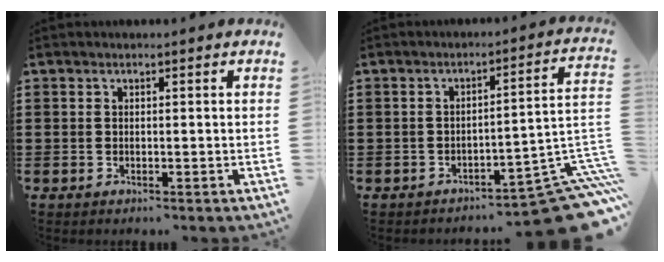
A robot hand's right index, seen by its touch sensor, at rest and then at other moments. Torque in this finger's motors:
{"motor_torque": [1.75, 0.39, 0.23, 0.01]}